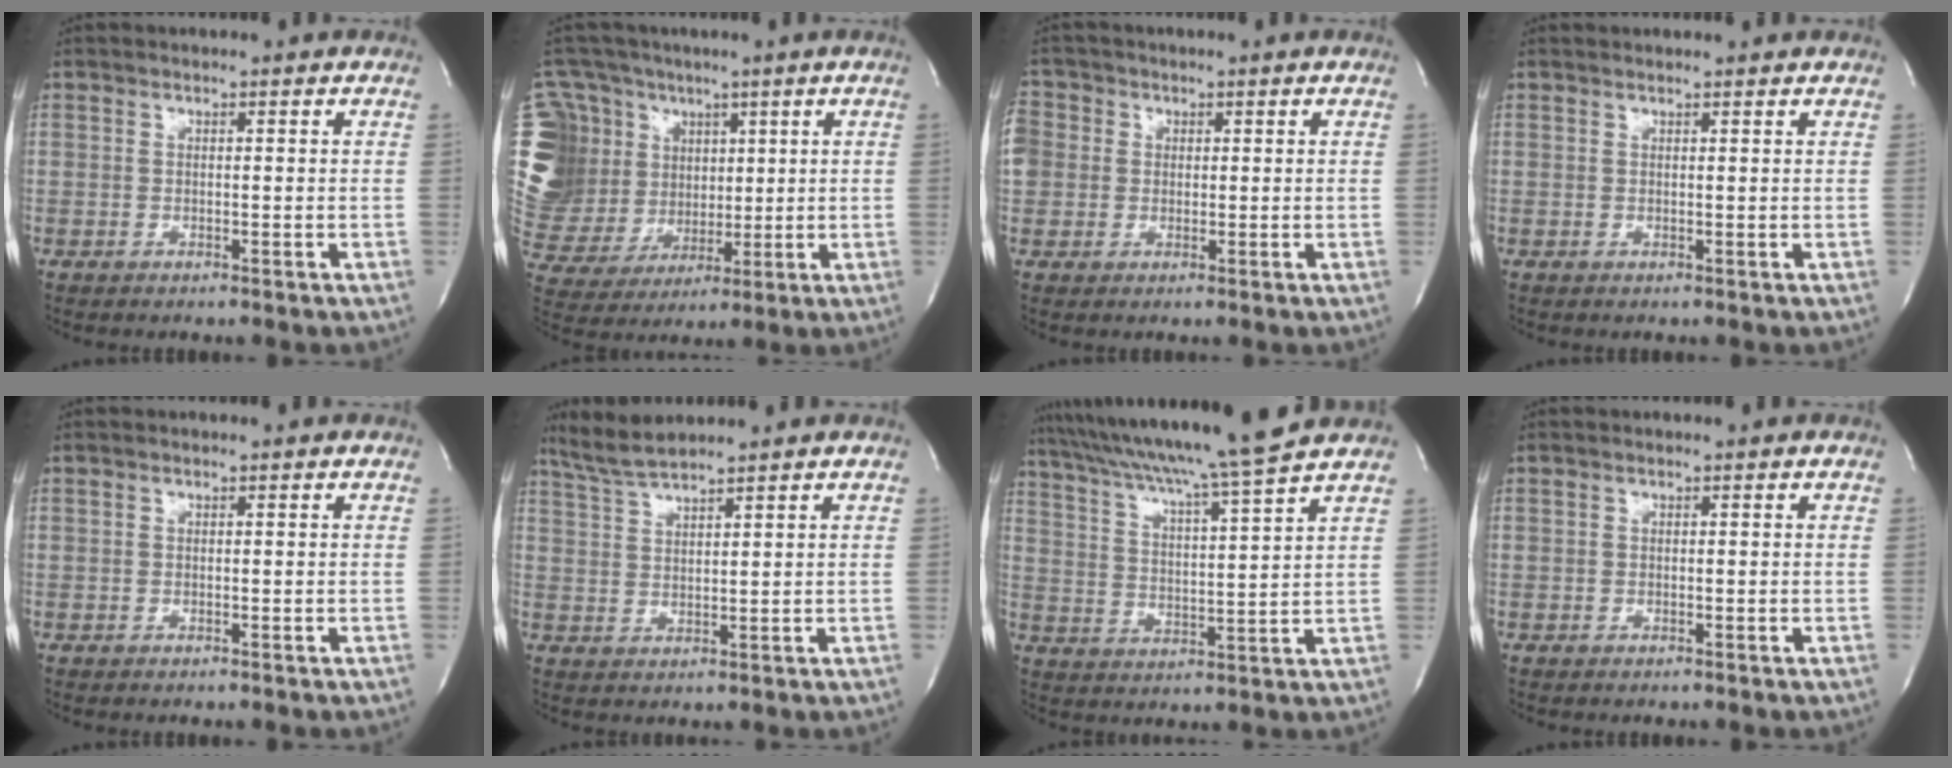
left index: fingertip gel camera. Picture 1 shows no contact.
{"total": 21.9, "force": [7.3, 18.8, 8.6], "torque": [-0.249, 0.083, 0.157]}
{"total": 6.7, "force": [1.2, 6.2, 2.1], "torque": [-0.064, 0.024, 0.023]}
{"total": 2.3, "force": [2.3, 0.1, 0.5], "torque": [-0.009, 0.015, 0.029]}
{"total": 0.0}
{"total": 5.0, "force": [4.6, -0.5, 1.7], "torque": [-0.044, 0.008, 0.098]}
{"total": 16.4, "force": [14.4, -2.0, 7.8], "torque": [-0.136, -0.018, 0.219]}
{"total": 0.0}